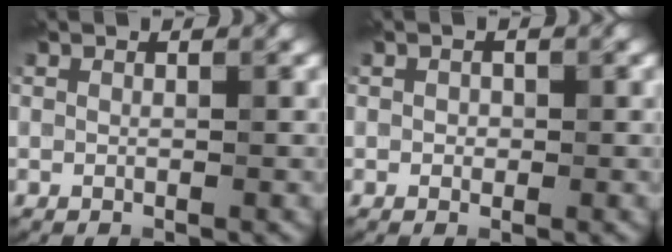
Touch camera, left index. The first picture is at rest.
{"total": 0.7, "force": [0.0, 0.6, 0.3], "torque": [-0.003, -0.003, -0.002]}